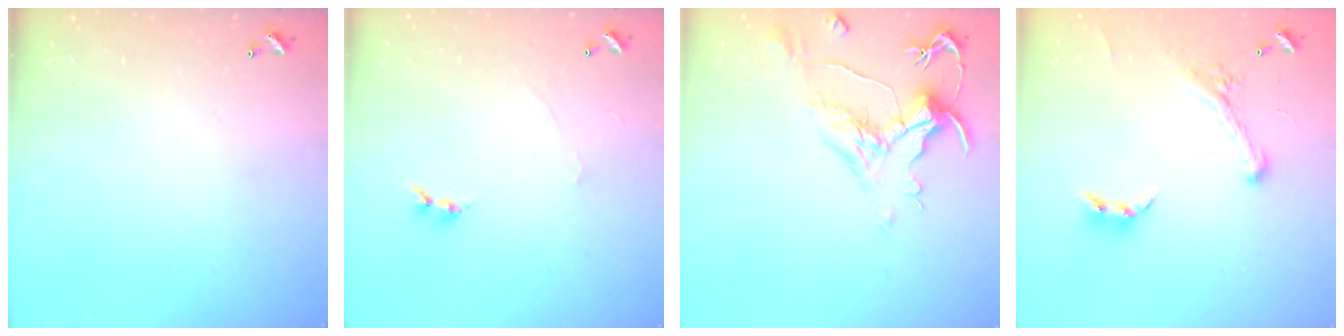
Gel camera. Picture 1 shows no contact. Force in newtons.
{"total": 0.0}
{"total": 1.7, "press": 0.9, "slide": 1.4}
{"total": 1.1, "press": 0.6, "slide": 0.9}